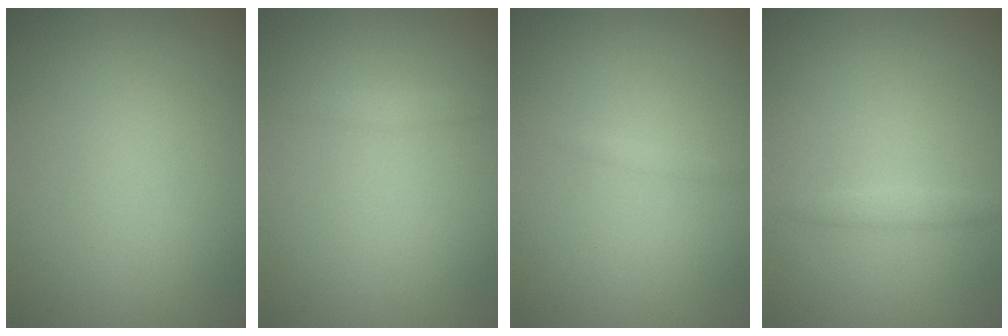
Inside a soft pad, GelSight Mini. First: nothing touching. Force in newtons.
{"total": 0.8, "press": 0.8, "slide": 0.0}
{"total": 0.6, "press": 0.6, "slide": 0.1}
{"total": 1.0, "press": 1.0, "slide": 0.0}